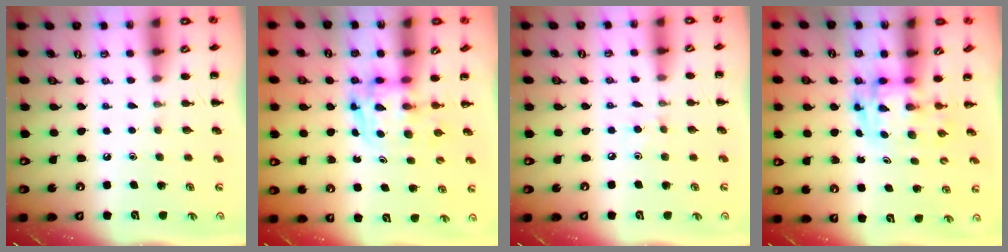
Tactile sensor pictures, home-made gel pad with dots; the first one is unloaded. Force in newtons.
{"total": 3.9, "press": 3.8, "slide": 0.8}
{"total": 4.0, "press": 3.8, "slide": 1.3}
{"total": 2.9, "press": 2.8, "slide": 0.5}